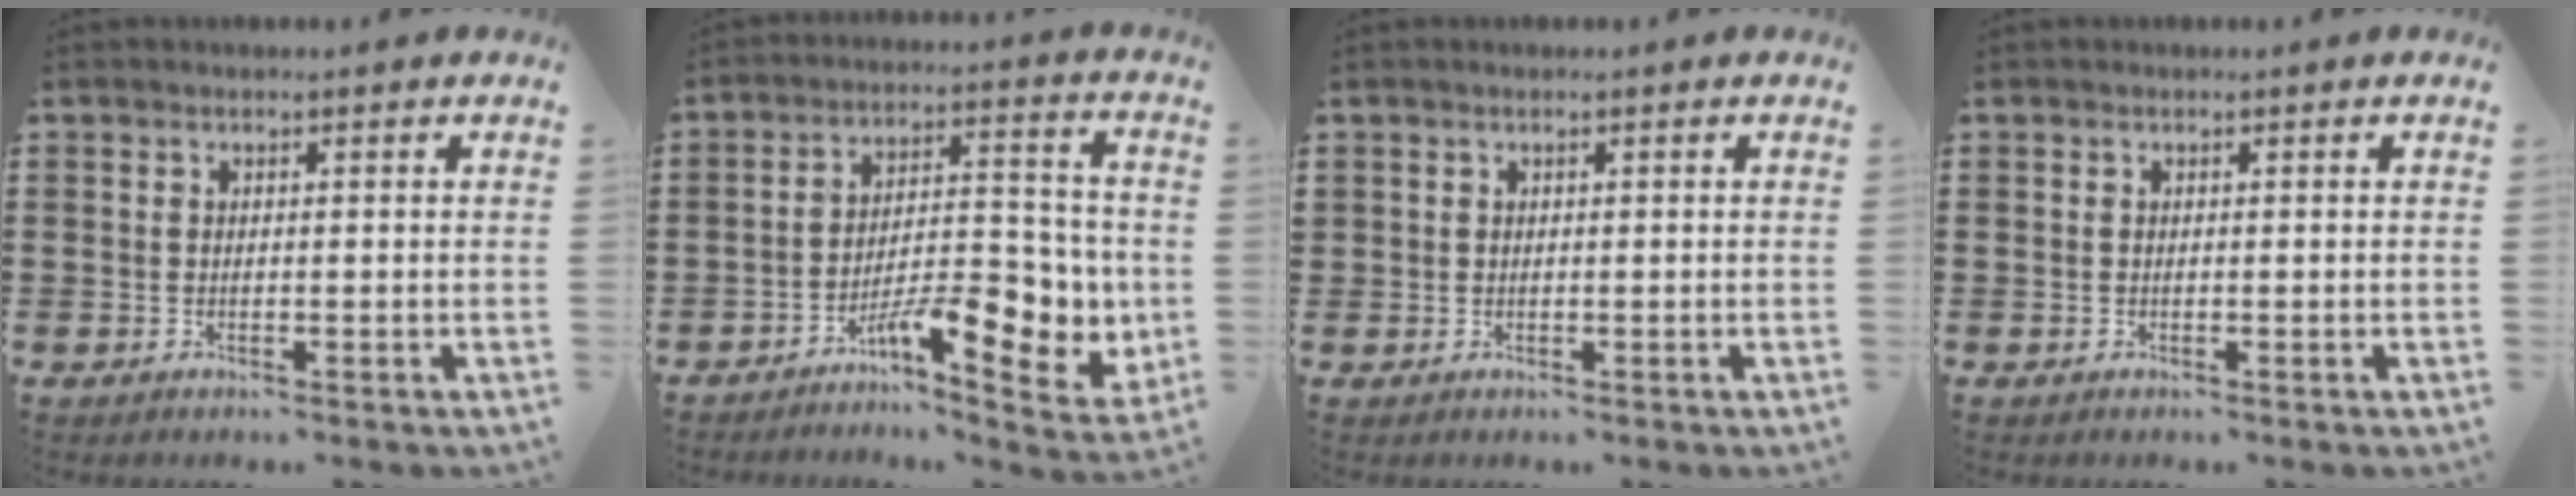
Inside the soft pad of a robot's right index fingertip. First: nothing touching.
{"total": 10.8, "force": [-5.2, 3.9, 8.6], "torque": [-0.109, 0.003, -0.093]}
{"total": 0.6, "force": [0.3, 0.5, 0.0], "torque": [-0.002, 0.004, 0.005]}
{"total": 0.0}